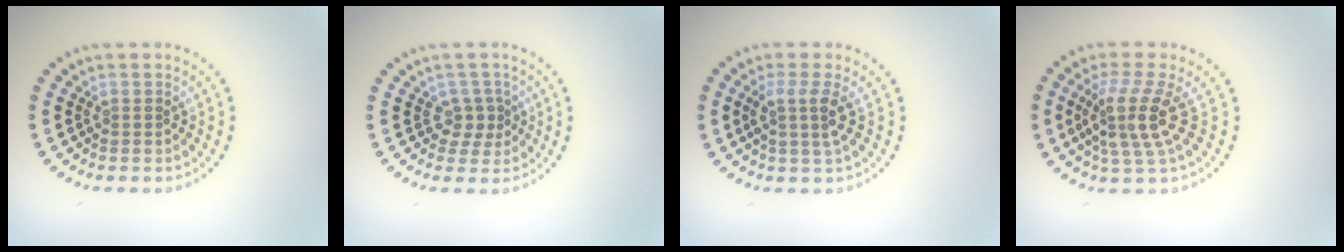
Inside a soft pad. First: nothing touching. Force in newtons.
{"total": 1.8, "press": 1.4, "slide": 1.1}
{"total": 2.5, "press": 1.9, "slide": 1.5}
{"total": 4.2, "press": 3.2, "slide": 2.8}